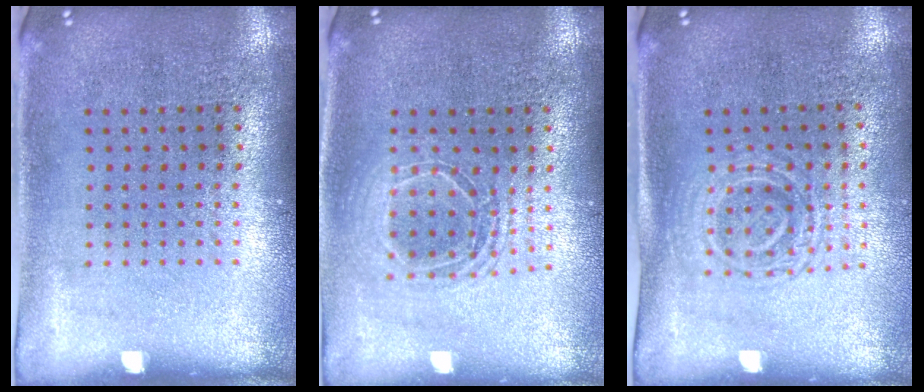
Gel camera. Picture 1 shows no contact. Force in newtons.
{"total": 1.7, "press": 1.4, "slide": 0.9}
{"total": 1.6, "press": 1.4, "slide": 0.7}